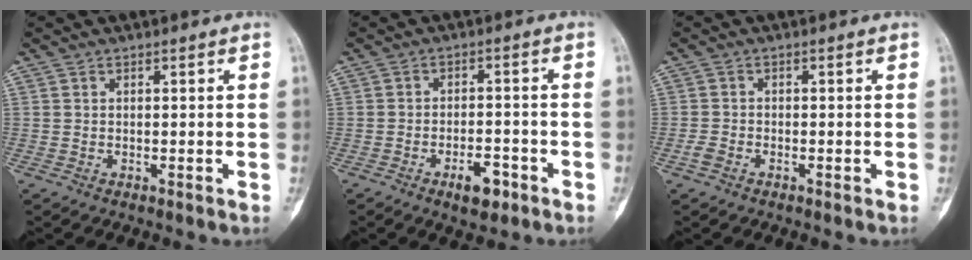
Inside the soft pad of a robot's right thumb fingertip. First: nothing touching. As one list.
[{"total": 5.4, "force": [-3.1, 2.4, 3.7], "torque": [-0.046, 0.017, -0.044]}, {"total": 1.8, "force": [-1.1, 1.1, 1.0], "torque": [-0.024, 0.003, -0.023]}]